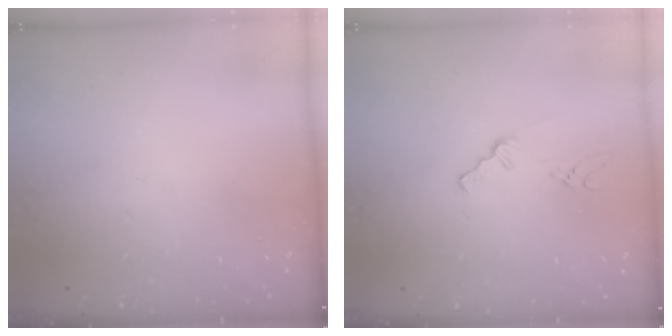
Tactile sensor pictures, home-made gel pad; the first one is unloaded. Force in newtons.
{"total": 1.3, "press": 1.3, "slide": 0.2}